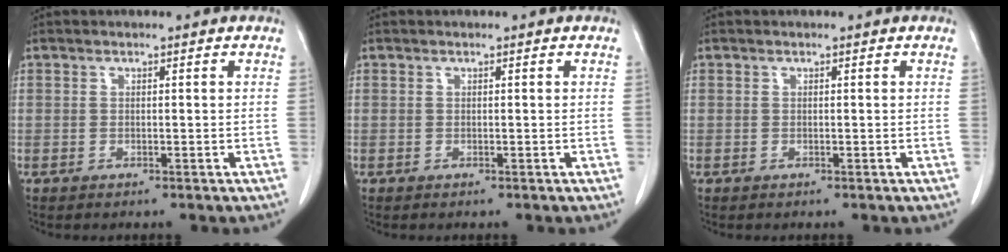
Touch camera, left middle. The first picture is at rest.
{"total": 0.0}
{"total": 0.0}